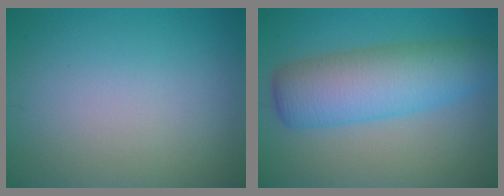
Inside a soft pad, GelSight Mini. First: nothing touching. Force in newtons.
{"total": 7.4, "press": 7.4, "slide": 0.3}